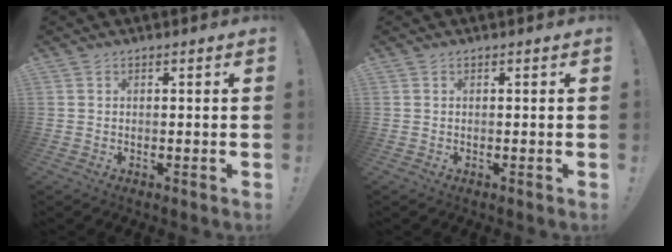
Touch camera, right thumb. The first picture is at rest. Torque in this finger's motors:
{"motor_torque": [0.00, 0.00, 0.00, 0.00, 0.00]}